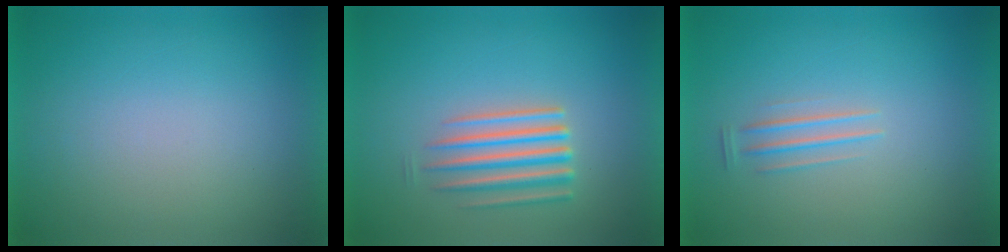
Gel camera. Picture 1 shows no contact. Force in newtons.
{"total": 4.3}
{"total": 1.2}